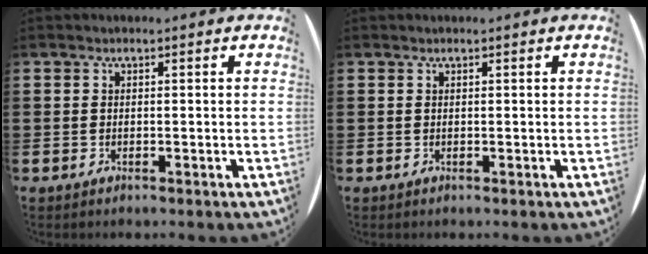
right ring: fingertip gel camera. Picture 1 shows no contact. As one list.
[{"total": 0.0}]